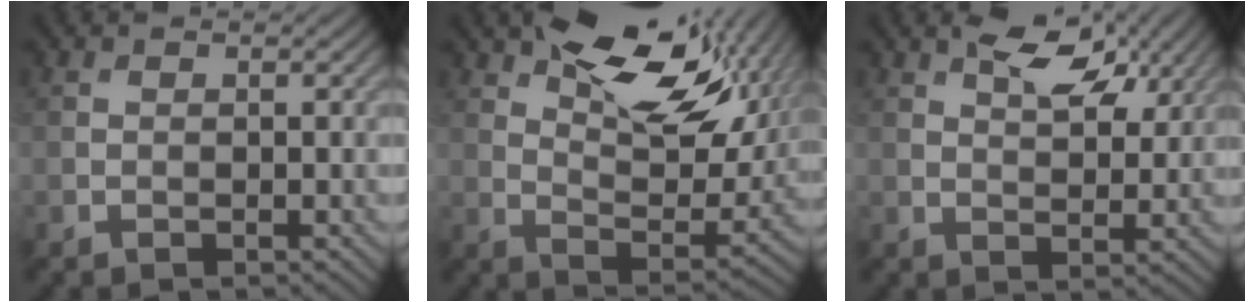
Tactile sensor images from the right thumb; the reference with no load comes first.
{"total": 15.2, "force": [7.6, 7.0, 11.2], "torque": [-0.170, 0.003, 0.116]}
{"total": 7.0, "force": [3.9, 3.1, 4.9], "torque": [-0.087, 0.003, 0.070]}